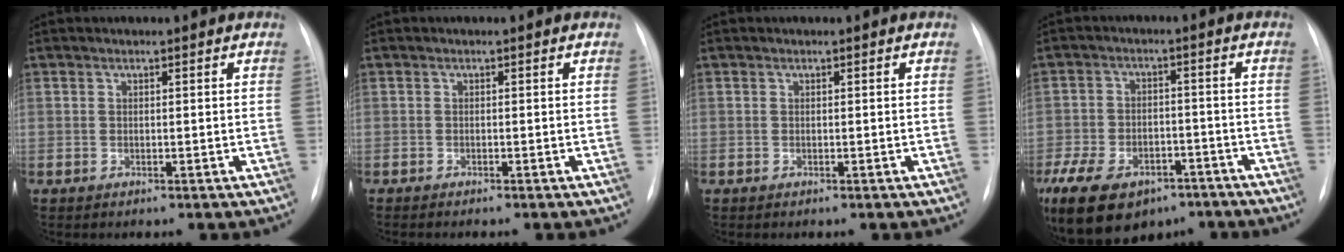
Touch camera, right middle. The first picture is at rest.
{"total": 1.3, "force": [-1.1, 0.0, 0.7], "torque": [-0.010, -0.002, -0.011]}
{"total": 0.0}
{"total": 22.8, "force": [-13.7, 14.0, 11.6], "torque": [-0.320, -0.019, -0.202]}